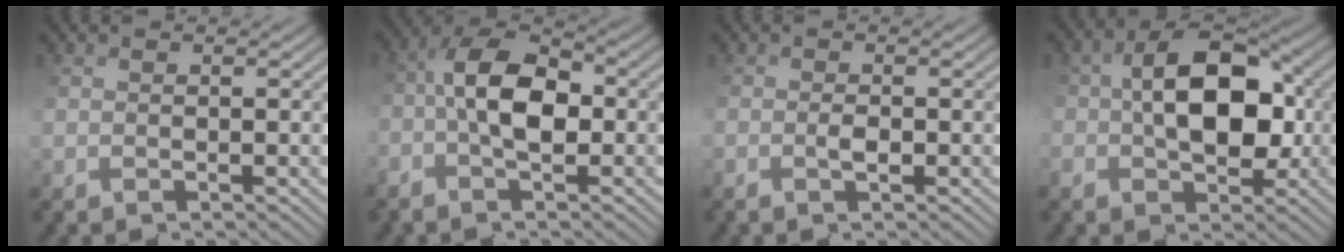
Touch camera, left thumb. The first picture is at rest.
{"total": 7.6, "force": [-0.6, 3.2, 6.9], "torque": [-0.128, 0.024, -0.018]}
{"total": 1.4, "force": [-0.2, 0.2, 1.4], "torque": [-0.026, 0.008, -0.001]}
{"total": 10.2, "force": [0.7, 6.2, 8.1], "torque": [-0.132, 0.016, 0.015]}